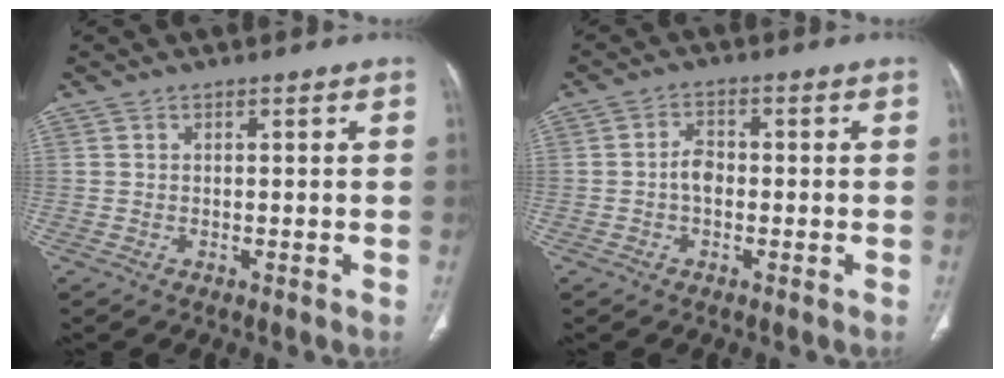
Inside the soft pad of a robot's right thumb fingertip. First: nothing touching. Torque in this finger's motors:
{"motor_torque": [0.72, 0.77, 0.66, 0.11, 0.00]}